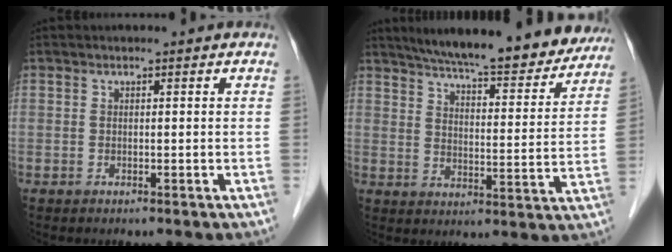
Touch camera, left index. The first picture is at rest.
{"total": 22.4, "force": [19.6, 3.8, 10.0], "torque": [-0.144, -0.018, 0.253]}